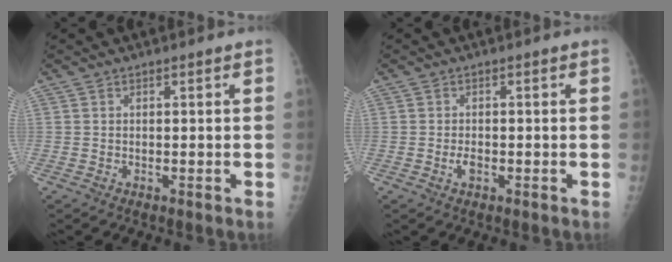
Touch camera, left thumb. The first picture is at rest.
{"total": 1.9, "force": [-0.7, 1.0, 1.4], "torque": [-0.024, 0.002, -0.013]}